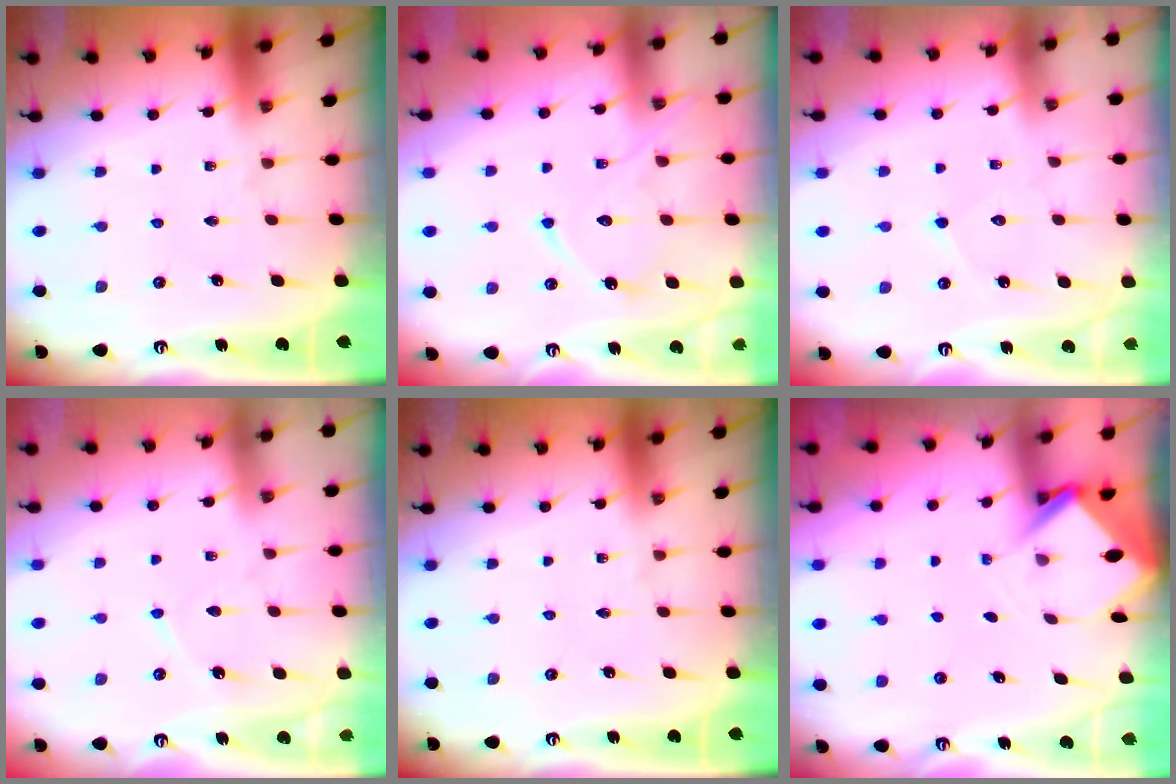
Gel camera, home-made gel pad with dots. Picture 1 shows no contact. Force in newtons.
{"total": 13.0, "press": 12.9, "slide": 0.9}
{"total": 5.6, "press": 5.6, "slide": 0.5}
{"total": 4.0, "press": 4.0, "slide": 0.4}
{"total": 0.0}
{"total": 3.5, "press": 3.5, "slide": 0.2}